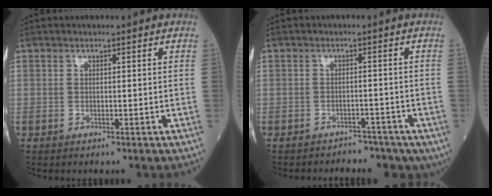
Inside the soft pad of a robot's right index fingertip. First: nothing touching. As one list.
[{"total": 5.8, "force": [-4.9, 3.1, 0.8], "torque": [0.001, 0.010, -0.055]}]